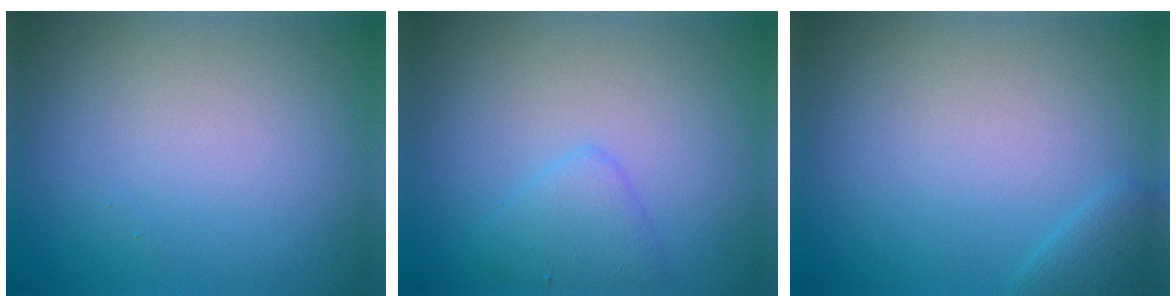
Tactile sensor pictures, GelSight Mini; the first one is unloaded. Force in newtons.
{"total": 2.0, "press": 2.0, "slide": 0.1}
{"total": 1.4, "press": 1.4, "slide": 0.1}